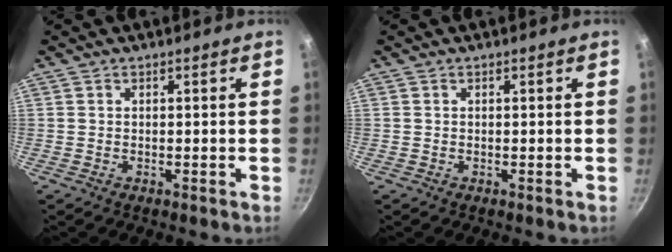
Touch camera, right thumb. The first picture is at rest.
{"total": 0.0}